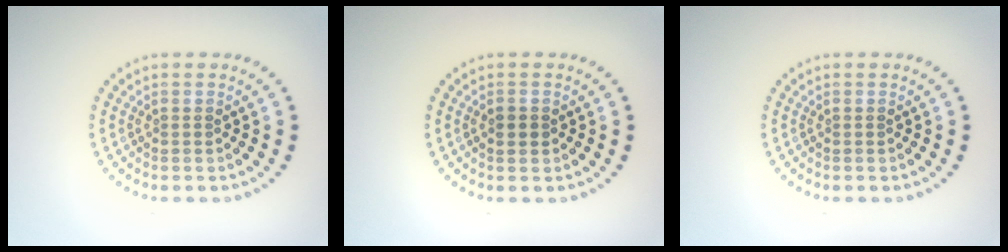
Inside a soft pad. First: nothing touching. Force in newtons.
{"total": 1.2, "press": 1.2, "slide": 0.1}
{"total": 0.0}